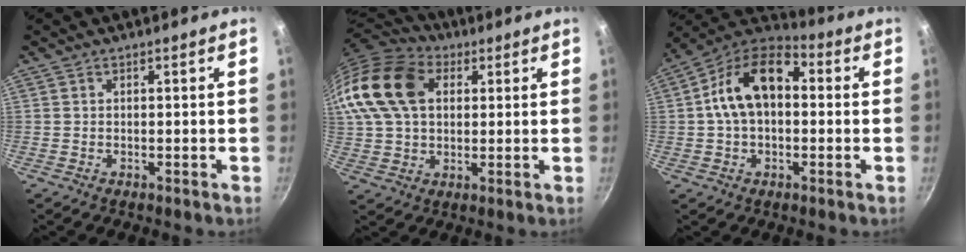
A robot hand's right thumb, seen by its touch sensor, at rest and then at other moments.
{"total": 19.3, "force": [5.3, 13.5, 12.7], "torque": [-0.247, 0.017, 0.087]}
{"total": 15.9, "force": [1.4, 10.8, 11.5], "torque": [-0.170, 0.039, 0.005]}